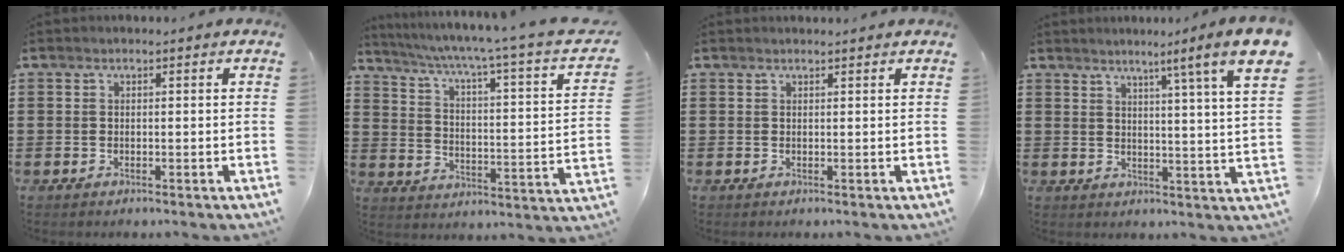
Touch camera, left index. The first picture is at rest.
{"total": 4.2, "force": [2.7, -0.7, 3.1], "torque": [-0.072, -0.040, 0.031]}
{"total": 0.5, "force": [0.5, 0.0, 0.1], "torque": [-0.004, 0.000, 0.011]}
{"total": 5.2, "force": [3.4, -1.8, 3.5], "torque": [-0.066, -0.037, 0.041]}